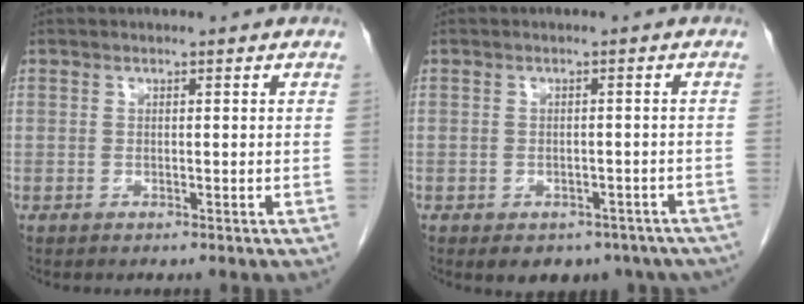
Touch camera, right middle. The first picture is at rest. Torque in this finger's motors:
{"motor_torque": [0.13, -0.11, 0.01, 0.02]}